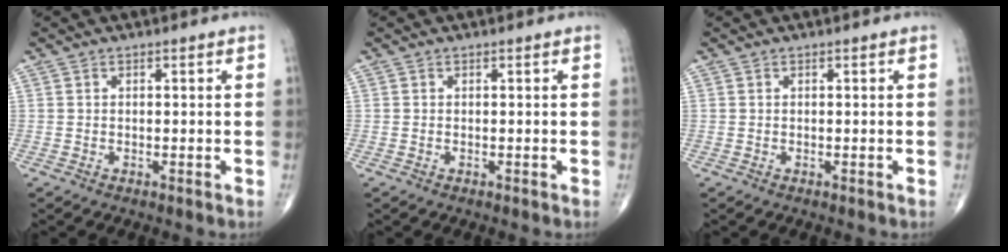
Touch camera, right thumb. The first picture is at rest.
{"total": 0.0}
{"total": 0.0}